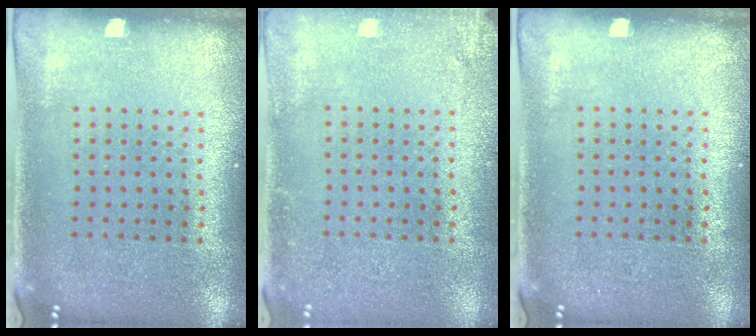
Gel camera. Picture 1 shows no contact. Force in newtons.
{"total": 1.6, "press": 1.6, "slide": 0.2}
{"total": 0.0}